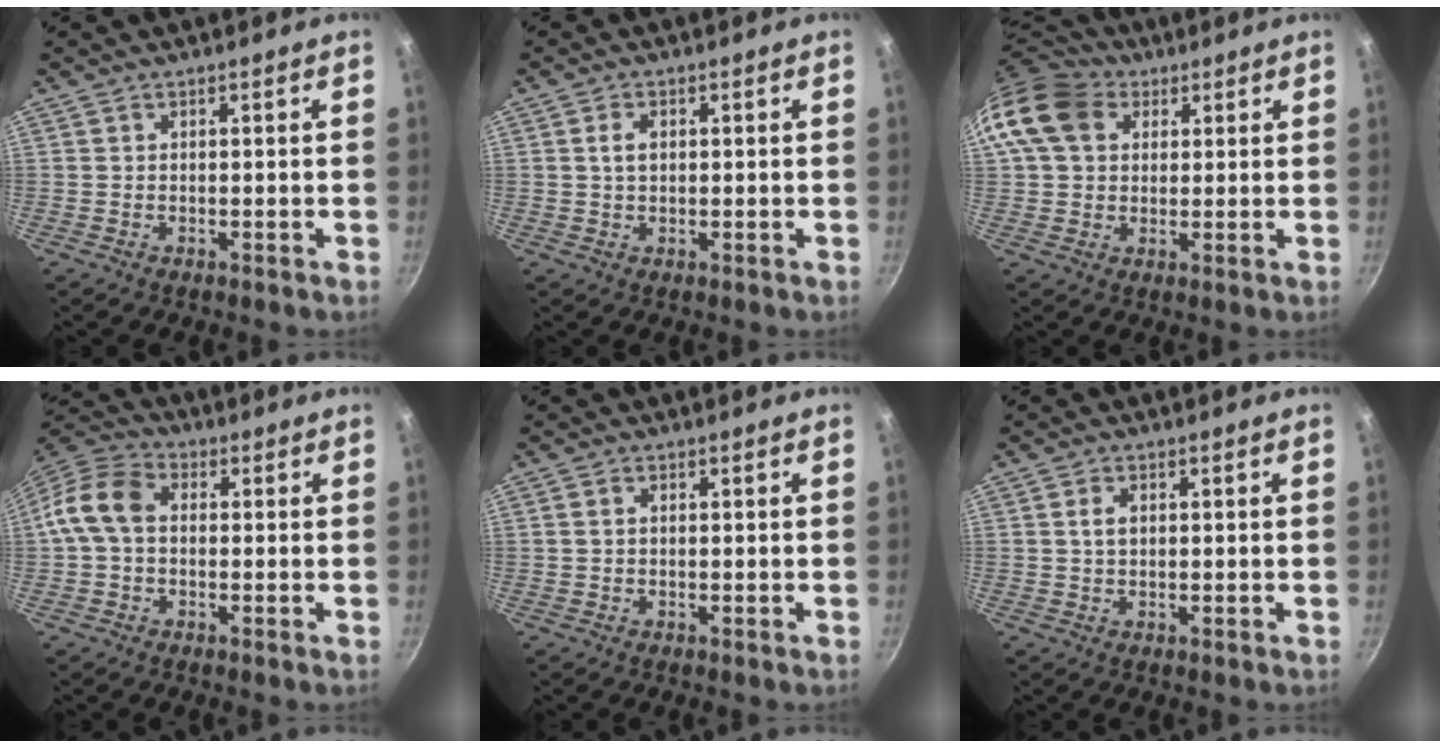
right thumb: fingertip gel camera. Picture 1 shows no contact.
{"total": 2.8, "force": [0.5, 1.8, 2.0], "torque": [-0.030, 0.001, 0.009]}
{"total": 13.6, "force": [4.7, 10.5, 7.2], "torque": [-0.129, 0.015, 0.073]}
{"total": 9.9, "force": [0.3, 7.2, 6.7], "torque": [-0.116, 0.030, -0.015]}
{"total": 1.1, "force": [0.1, 0.8, 0.7], "torque": [-0.013, 0.004, 0.000]}
{"total": 2.6, "force": [0.5, 1.7, 1.9], "torque": [-0.027, 0.002, 0.008]}